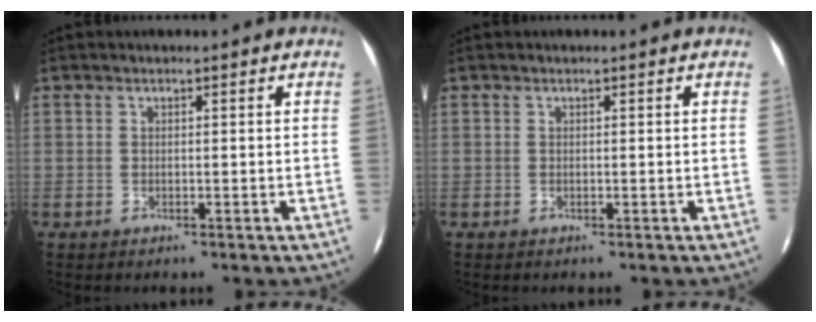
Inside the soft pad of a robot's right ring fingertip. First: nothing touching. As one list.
[{"total": 0.0}]